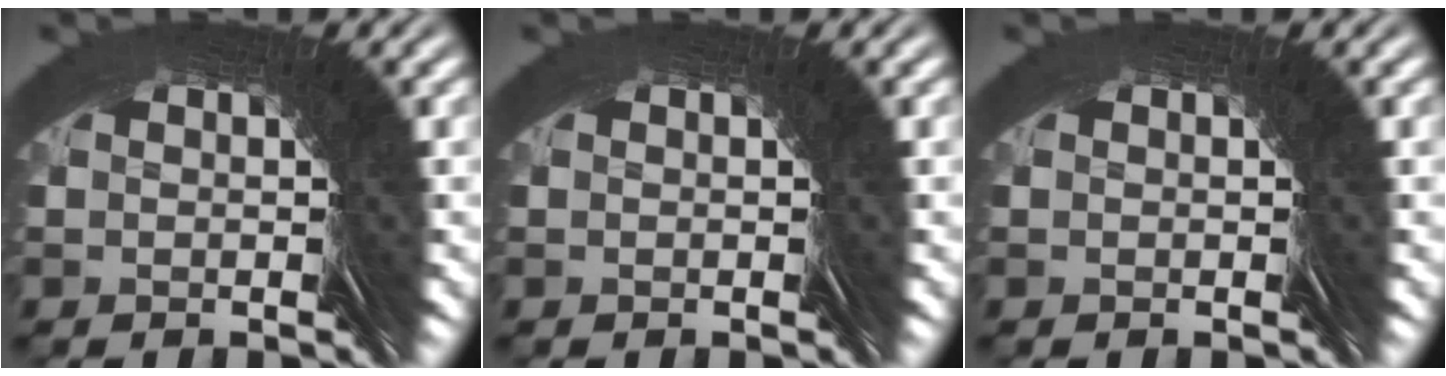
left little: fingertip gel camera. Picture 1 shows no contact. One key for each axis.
{"total": 0.0}
{"total": 0.0}